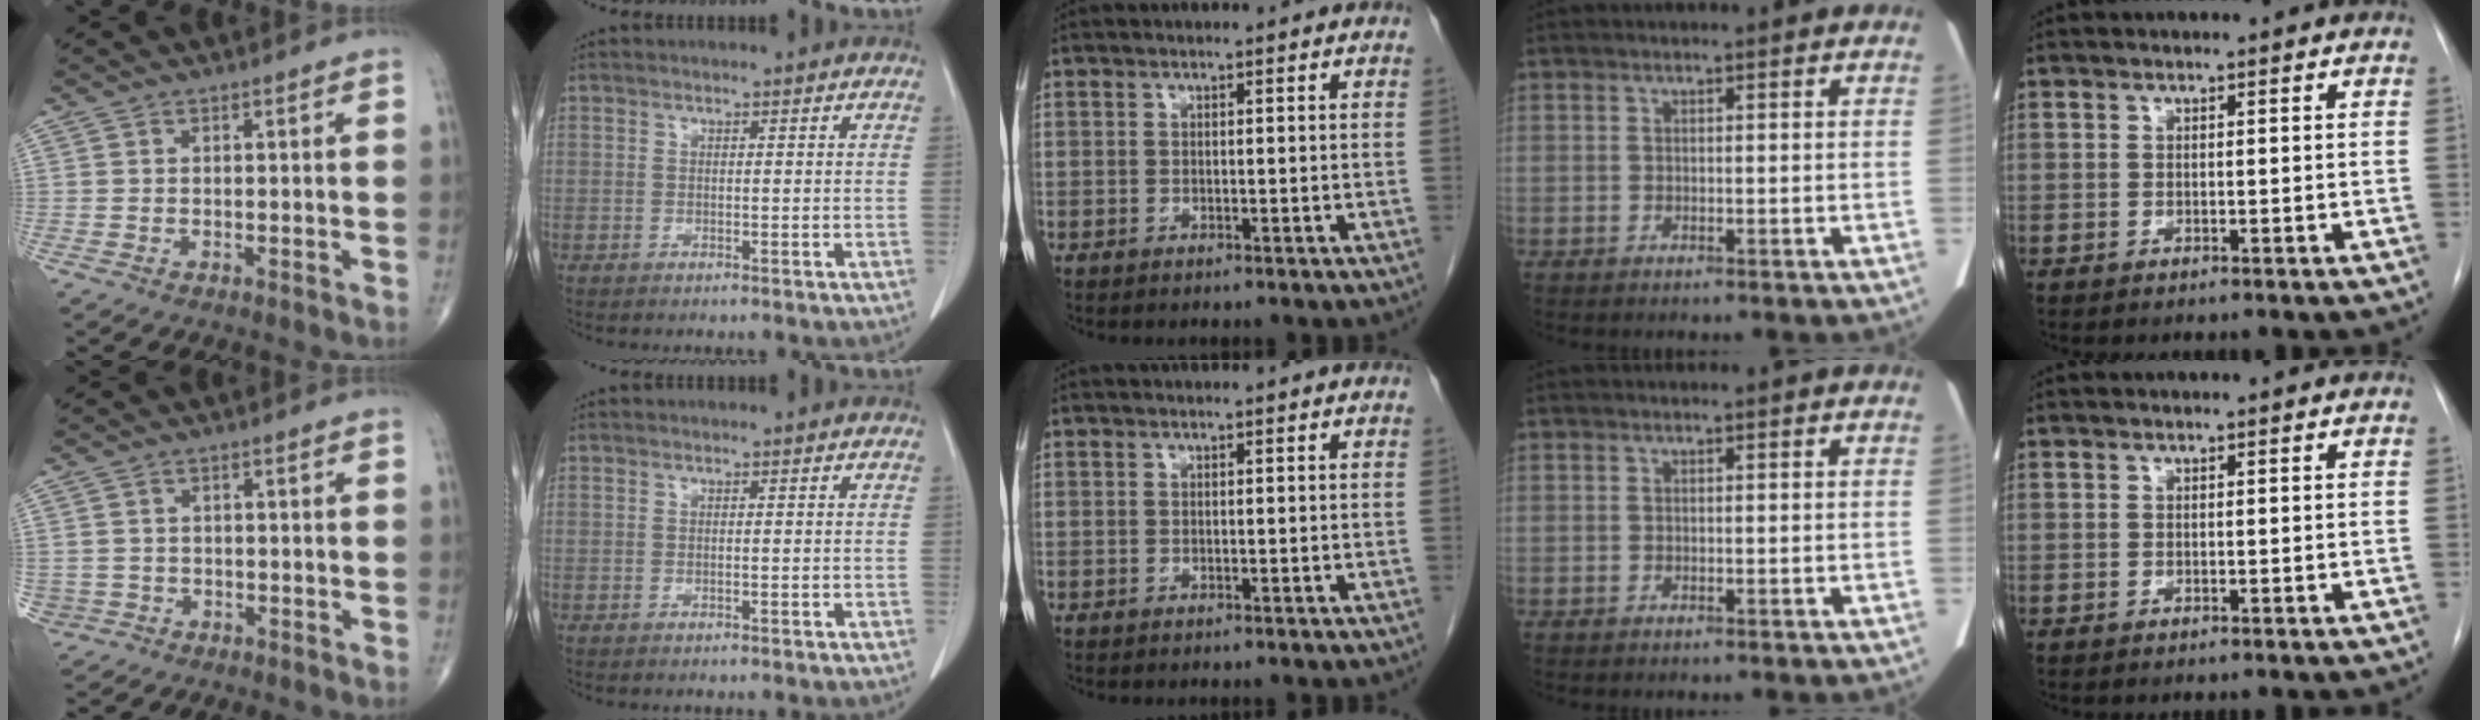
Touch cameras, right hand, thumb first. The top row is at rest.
{"thumb": {"total": 3.6, "force": [-1.4, 3.3, 0.2], "torque": [0.007, 0.013, -0.021]}}